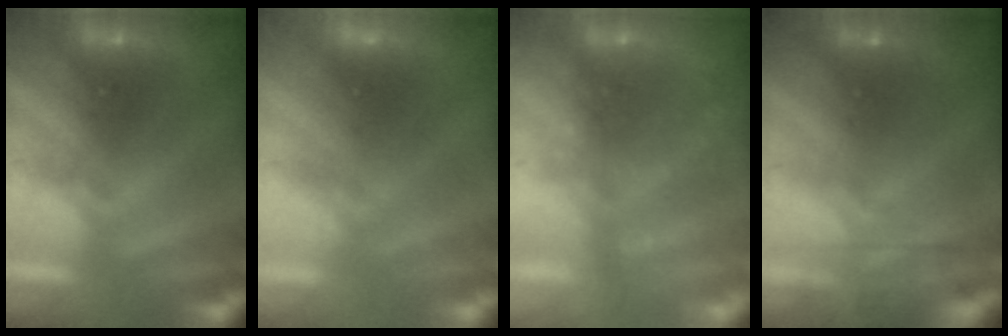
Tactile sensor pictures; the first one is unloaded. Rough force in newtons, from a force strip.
{"total": 2.7}
{"total": 2.5}
{"total": 7.6}